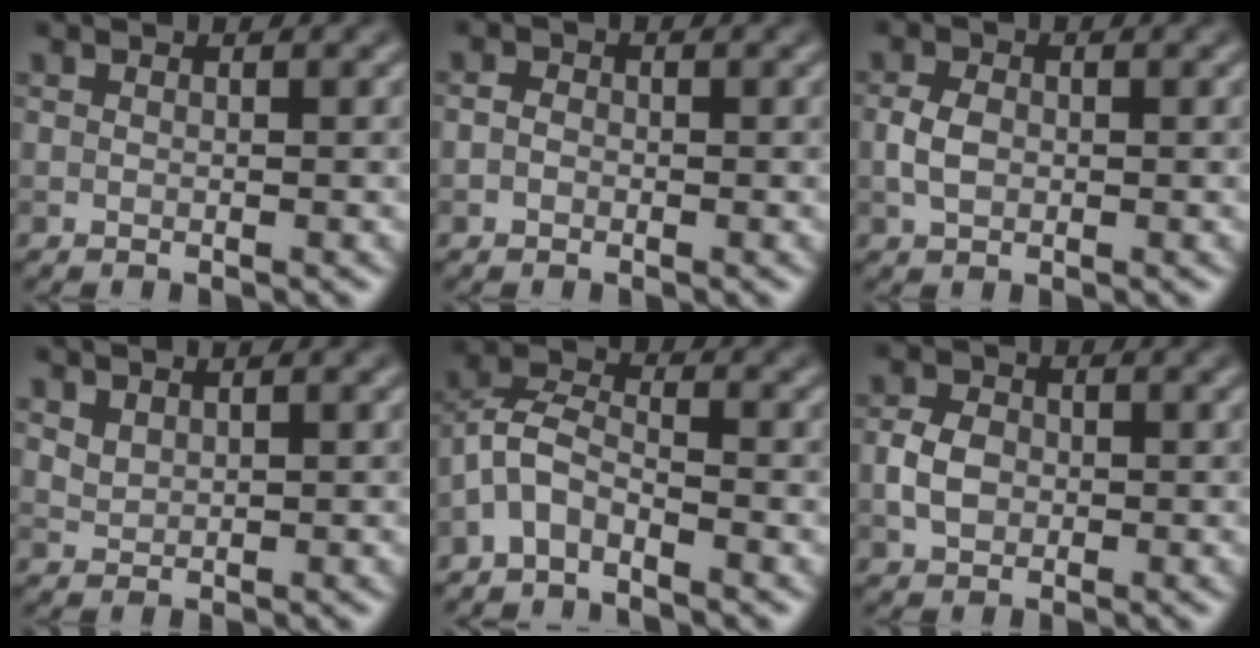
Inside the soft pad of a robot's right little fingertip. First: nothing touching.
{"total": 0.9, "force": [-0.2, 0.7, 0.4], "torque": [-0.010, 0.001, -0.008]}
{"total": 2.2, "force": [-0.1, 1.5, 1.5], "torque": [-0.035, 0.003, -0.005]}
{"total": 1.4, "force": [1.2, 0.4, 0.4], "torque": [-0.016, 0.000, 0.031]}
{"total": 3.3, "force": [-2.3, 1.4, 1.9], "torque": [-0.038, 0.012, -0.056]}
{"total": 2.8, "force": [-0.3, 2.2, 1.8], "torque": [-0.039, 0.003, -0.012]}